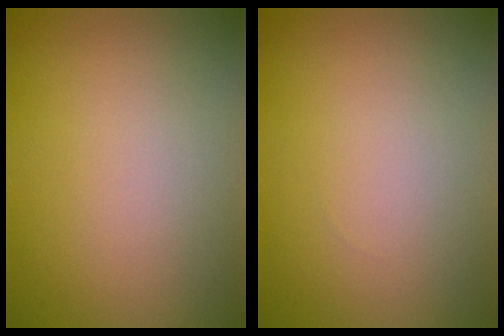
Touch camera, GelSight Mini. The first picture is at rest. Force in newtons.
{"total": 0.0}